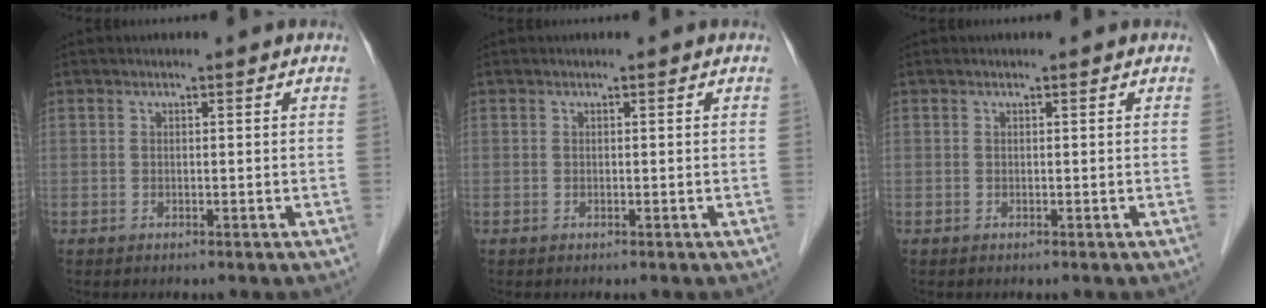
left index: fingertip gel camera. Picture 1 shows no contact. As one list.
[{"total": 0.0}, {"total": 0.0}]